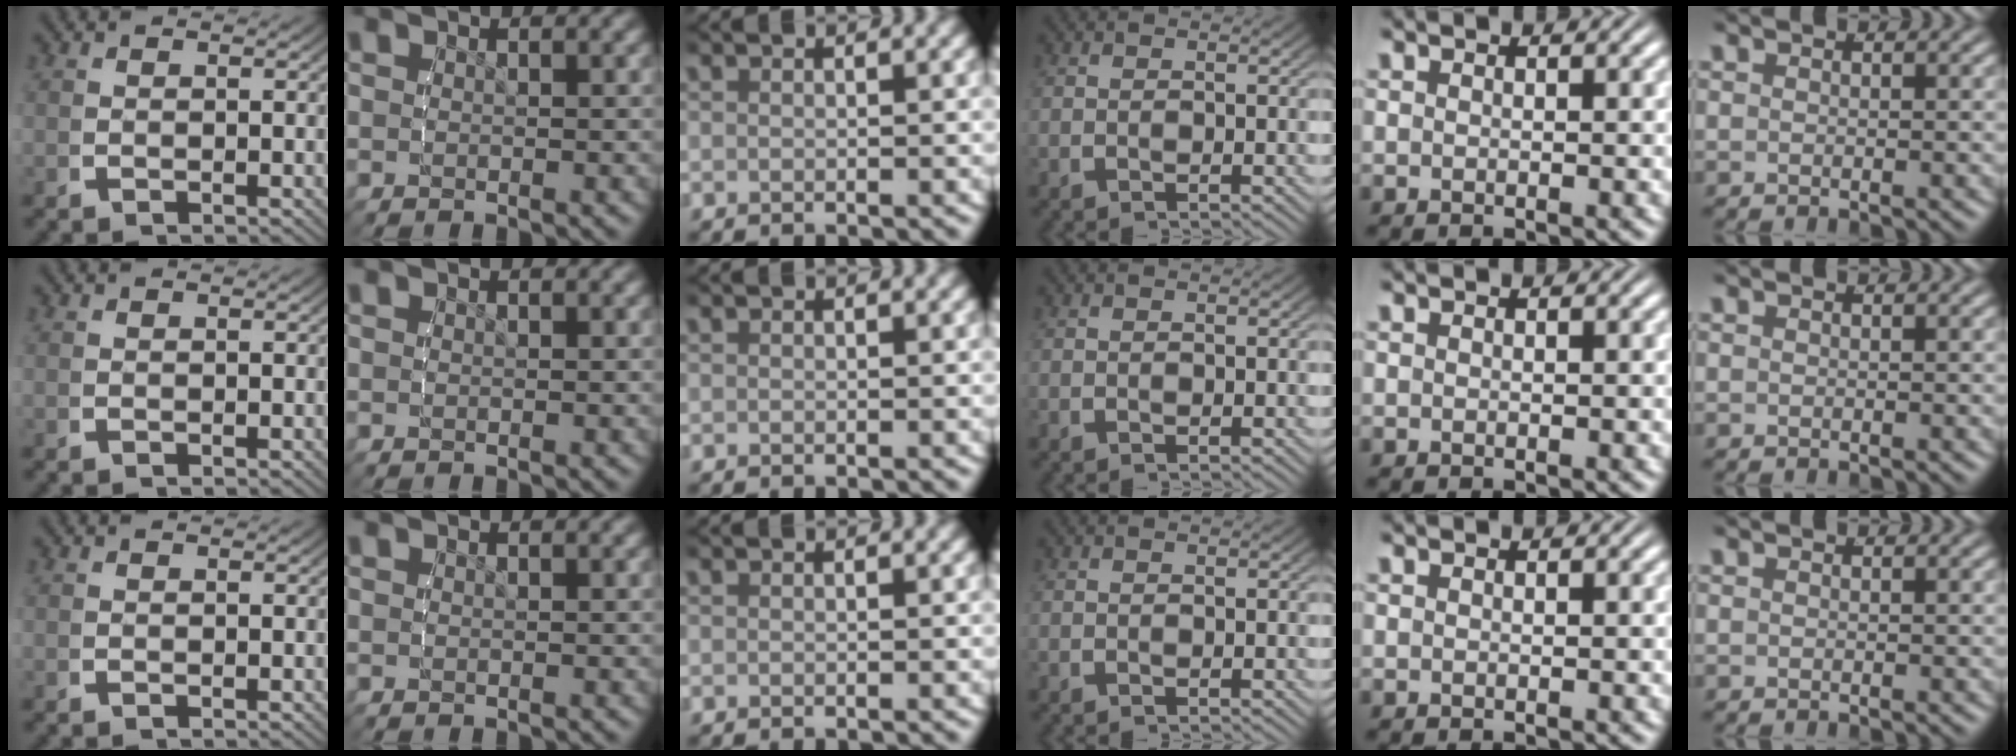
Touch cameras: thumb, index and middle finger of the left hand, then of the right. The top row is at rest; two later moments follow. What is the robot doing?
{"motion": "lift_and_place", "object": "bottle"}